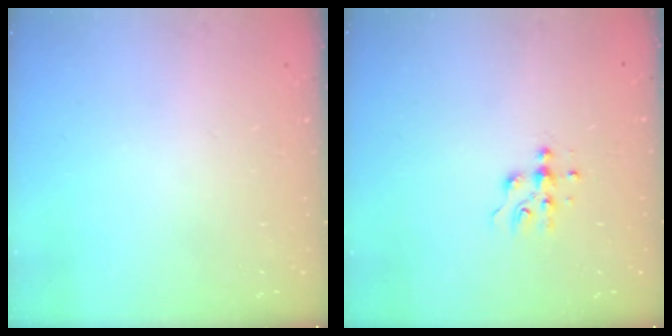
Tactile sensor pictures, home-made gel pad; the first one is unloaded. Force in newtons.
{"total": 6.4, "press": 6.3, "slide": 0.6}